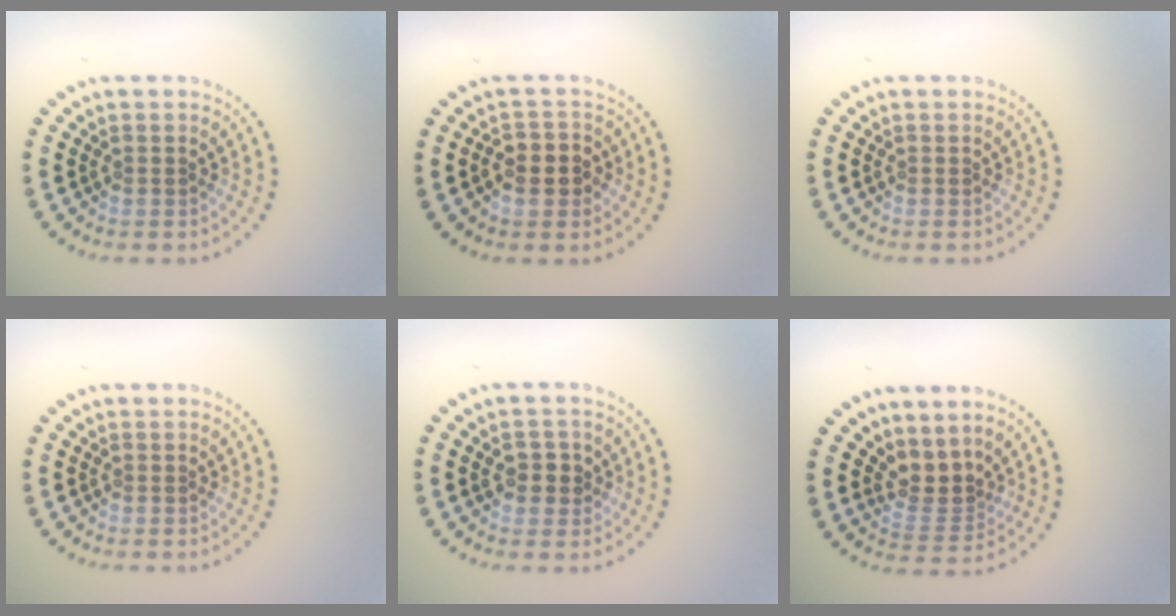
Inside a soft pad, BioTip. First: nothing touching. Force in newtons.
{"total": 2.6, "press": 2.6, "slide": 0.6}
{"total": 0.0}
{"total": 0.0}
{"total": 1.9, "press": 1.8, "slide": 0.2}
{"total": 3.0, "press": 2.0, "slide": 2.2}